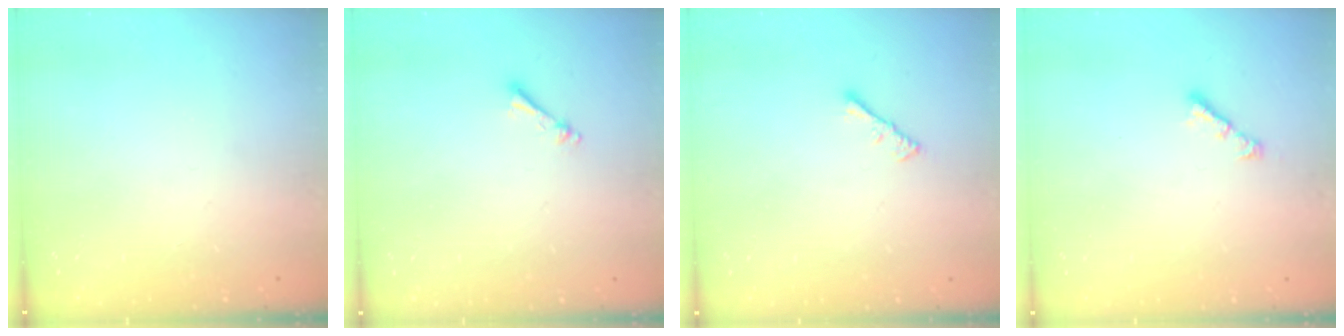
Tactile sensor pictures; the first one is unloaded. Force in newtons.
{"total": 2.4, "press": 2.3, "slide": 0.4}
{"total": 1.1, "press": 1.1, "slide": 0.4}
{"total": 2.8, "press": 2.8, "slide": 0.7}